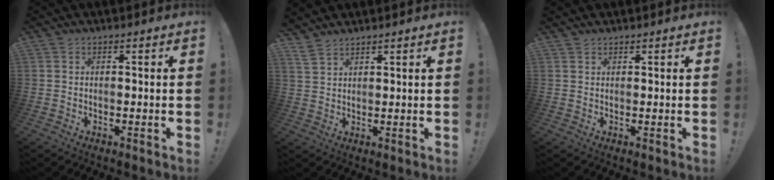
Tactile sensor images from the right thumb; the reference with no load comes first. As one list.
[{"total": 4.4, "force": [3.7, 1.4, 1.8], "torque": [-0.040, -0.016, 0.074]}, {"total": 1.1, "force": [1.0, 0.4, 0.2], "torque": [-0.002, -0.002, 0.018]}]